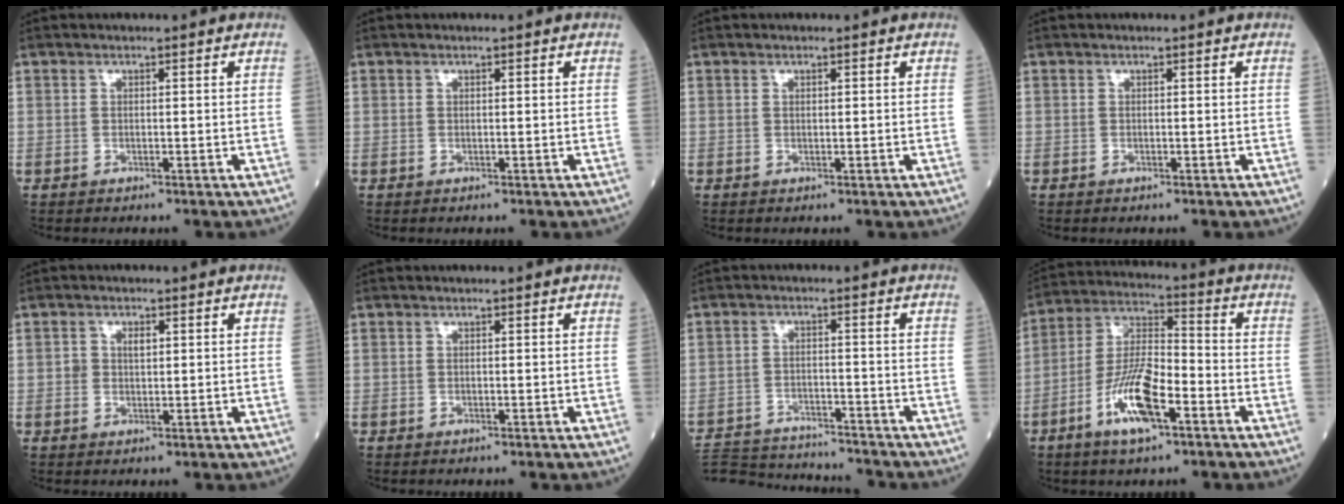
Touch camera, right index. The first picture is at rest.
{"total": 0.0}
{"total": 0.0}
{"total": 0.0}
{"total": 2.0, "force": [0.5, 1.3, 1.4], "torque": [-0.027, 0.005, 0.009]}
{"total": 0.0}
{"total": 15.8, "force": [-15.1, 2.2, 4.3], "torque": [-0.094, -0.001, -0.225]}
{"total": 11.4, "force": [-5.3, 2.8, 9.7], "torque": [-0.193, 0.000, -0.101]}